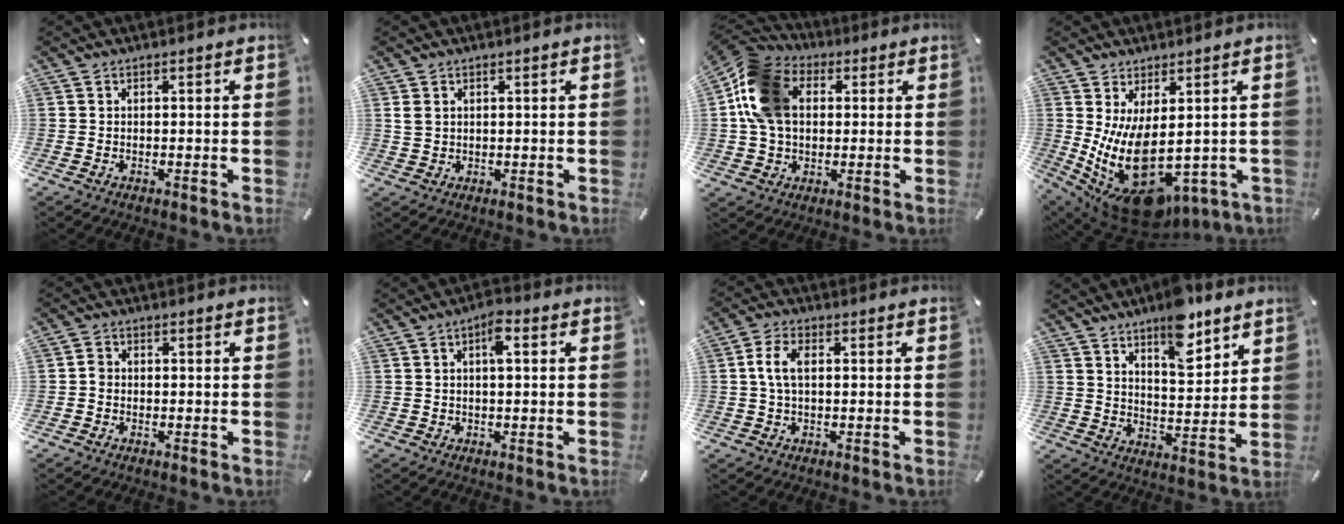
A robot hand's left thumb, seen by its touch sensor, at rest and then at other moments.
{"total": 2.1, "force": [0.9, 1.7, 1.0], "torque": [-0.021, 0.002, 0.016]}
{"total": 15.0, "force": [2.4, 11.4, 9.4], "torque": [-0.210, 0.021, 0.046]}
{"total": 15.4, "force": [-1.8, 8.5, 12.8], "torque": [-0.246, -0.019, -0.011]}
{"total": 1.4, "force": [-0.3, 1.2, 0.6], "torque": [-0.010, 0.006, -0.008]}
{"total": 4.2, "force": [1.2, 1.6, 3.7], "torque": [-0.054, 0.001, 0.013]}
{"total": 5.4, "force": [0.7, 2.9, 4.5], "torque": [-0.103, 0.004, 0.007]}
{"total": 10.9, "force": [8.6, 4.1, 5.2], "torque": [-0.066, -0.060, 0.148]}